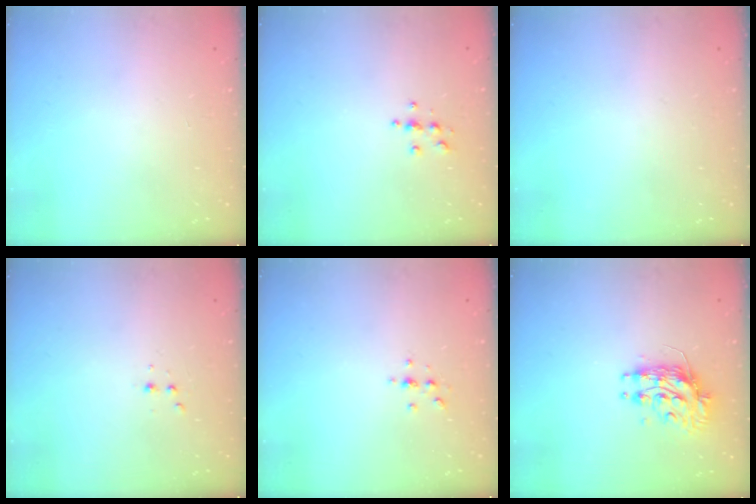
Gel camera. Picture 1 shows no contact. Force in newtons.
{"total": 4.0, "press": 3.9, "slide": 0.4}
{"total": 0.0}
{"total": 2.5, "press": 2.4, "slide": 0.5}
{"total": 2.4, "press": 2.4, "slide": 0.3}
{"total": 9.2, "press": 9.2, "slide": 0.7}